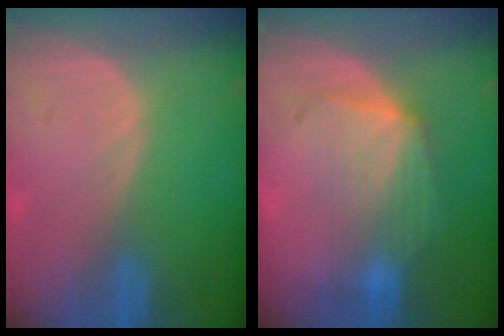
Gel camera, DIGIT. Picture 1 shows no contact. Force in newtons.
{"total": 7.1, "press": 6.6, "slide": 2.7}